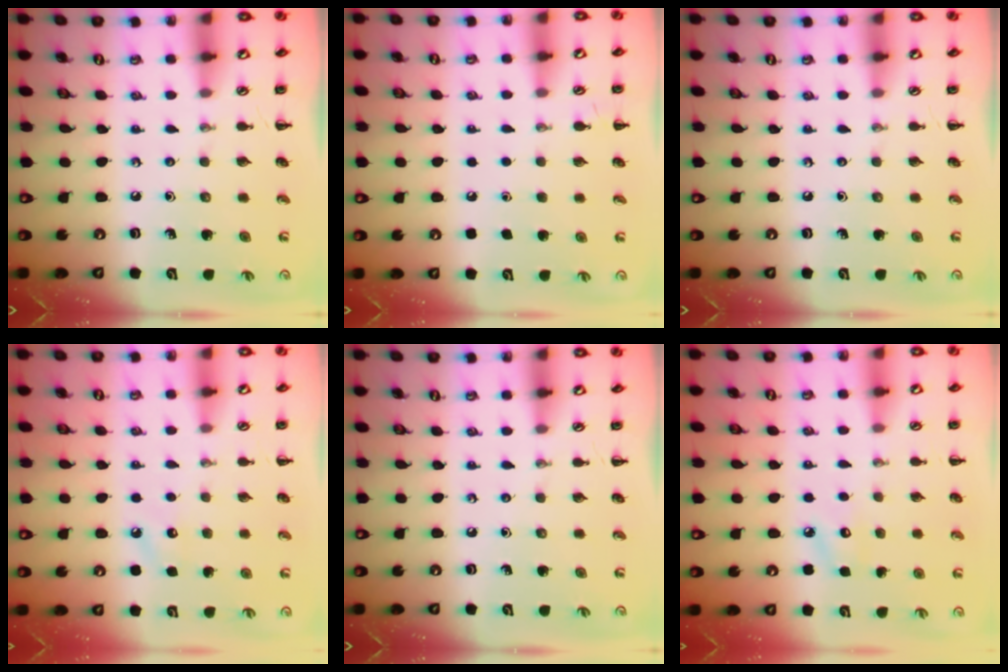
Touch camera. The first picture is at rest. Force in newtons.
{"total": 1.8, "press": 1.8, "slide": 0.1}
{"total": 0.0}
{"total": 4.9, "press": 4.8, "slide": 1.2}
{"total": 0.0}
{"total": 6.3, "press": 6.1, "slide": 1.7}